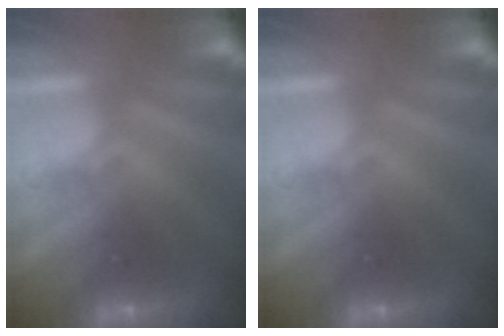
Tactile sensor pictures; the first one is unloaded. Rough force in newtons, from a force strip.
{"total": 0.0}